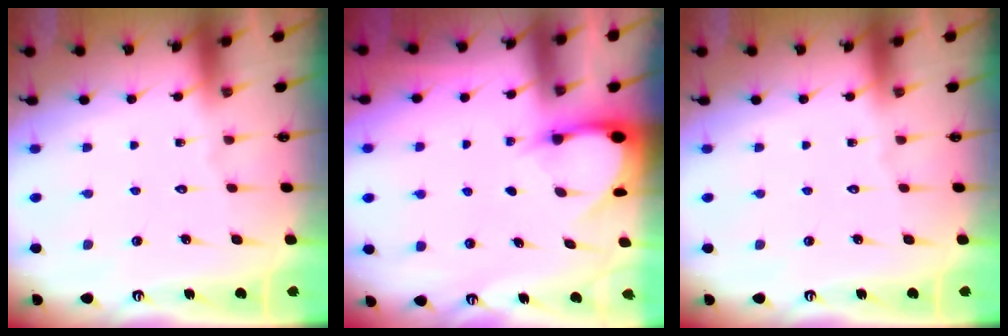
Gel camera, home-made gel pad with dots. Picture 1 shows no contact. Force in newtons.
{"total": 3.1, "press": 3.1, "slide": 0.2}
{"total": 0.0}